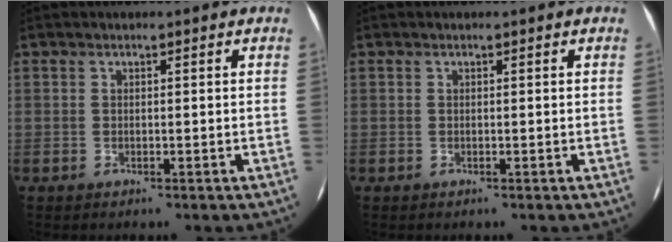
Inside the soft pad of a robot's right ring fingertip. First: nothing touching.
{"total": 0.0}